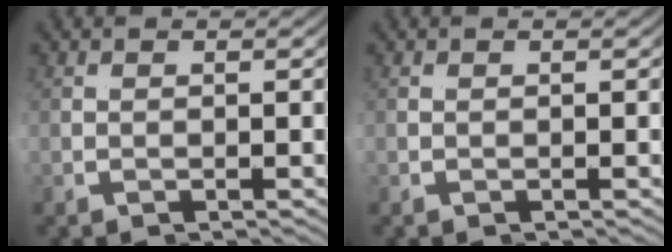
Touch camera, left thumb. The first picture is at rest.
{"total": 0.0}